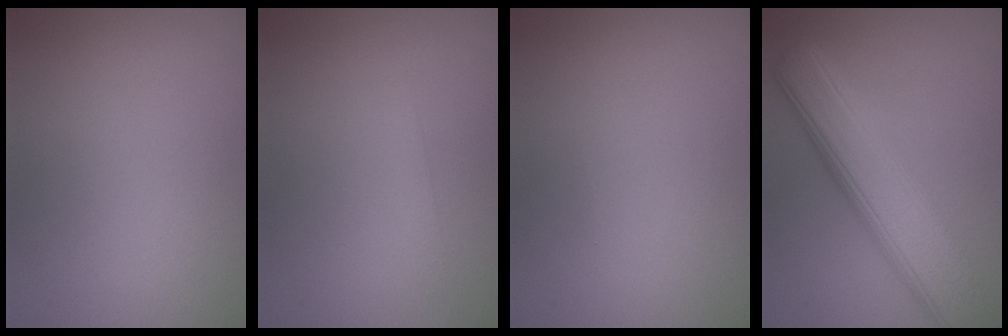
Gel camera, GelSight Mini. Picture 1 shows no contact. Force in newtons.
{"total": 0.9, "press": 0.9, "slide": 0.0}
{"total": 0.0}
{"total": 8.2, "press": 8.2, "slide": 0.4}